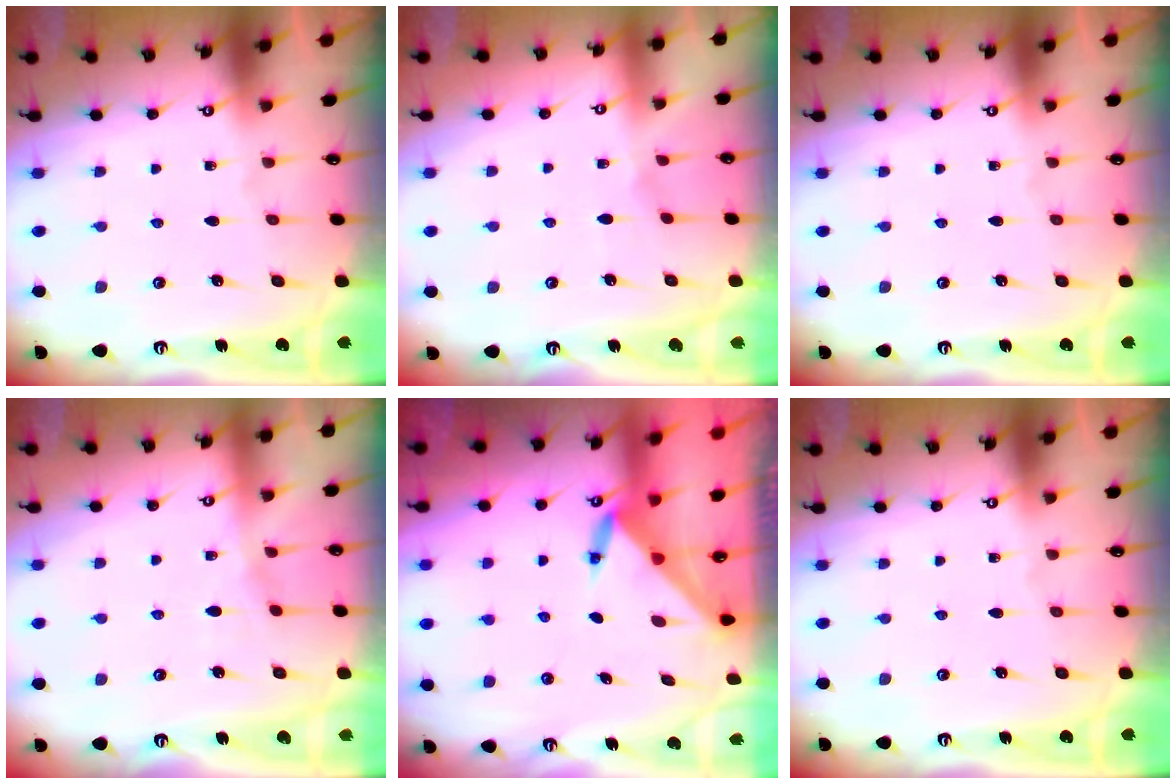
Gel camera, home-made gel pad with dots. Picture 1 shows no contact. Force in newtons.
{"total": 2.8, "press": 2.8, "slide": 0.5}
{"total": 0.0}
{"total": 6.6, "press": 6.6, "slide": 0.6}
{"total": 3.6, "press": 3.5, "slide": 0.4}
{"total": 0.0}